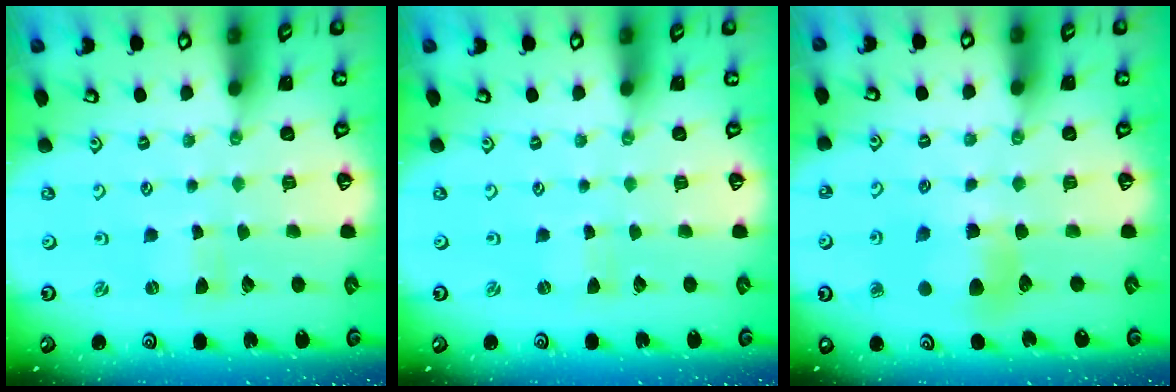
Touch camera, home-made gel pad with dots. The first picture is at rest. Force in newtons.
{"total": 0.0}
{"total": 7.0, "press": 7.0, "slide": 1.0}